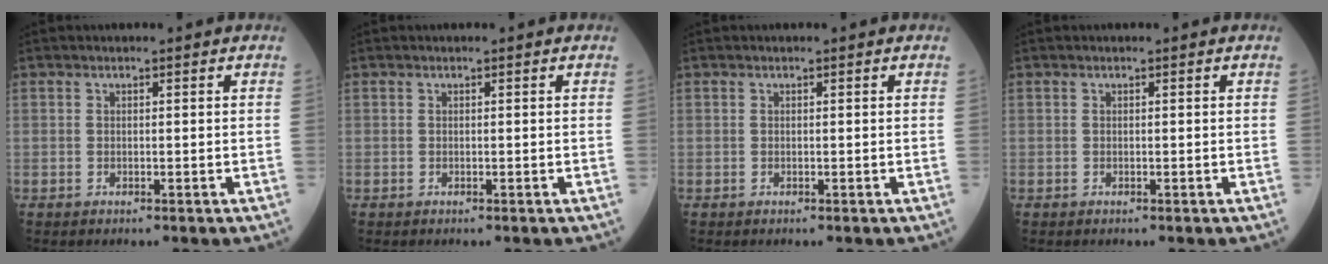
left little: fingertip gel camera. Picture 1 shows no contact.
{"total": 0.0}
{"total": 0.0}
{"total": 0.0}